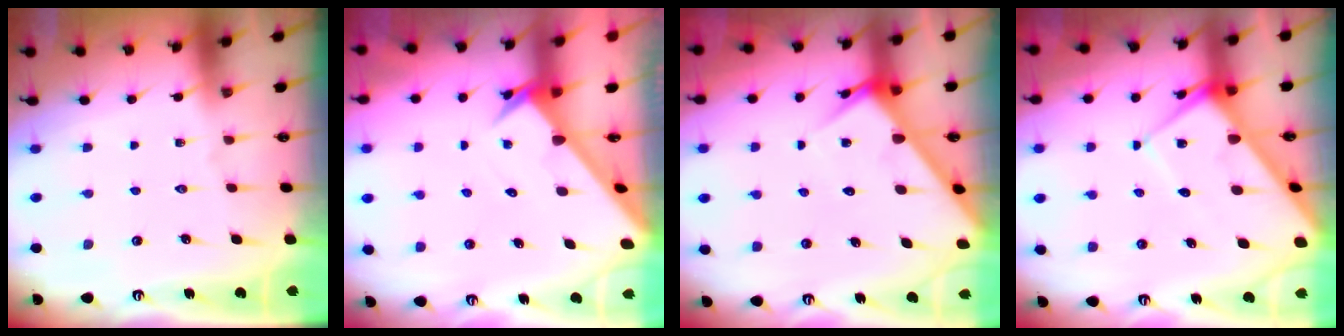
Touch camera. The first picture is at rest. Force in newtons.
{"total": 2.7, "press": 2.7, "slide": 0.1}
{"total": 5.1, "press": 5.0, "slide": 0.3}
{"total": 9.4, "press": 9.3, "slide": 1.0}